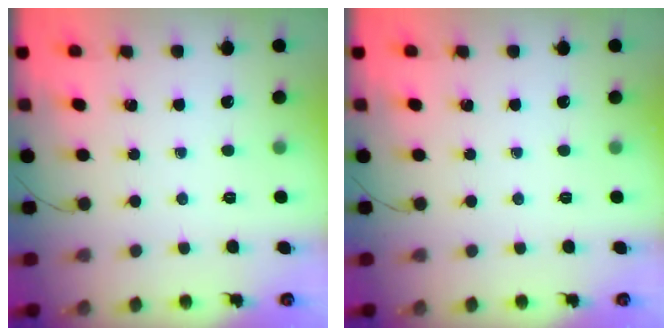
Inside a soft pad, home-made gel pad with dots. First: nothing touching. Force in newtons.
{"total": 0.0}